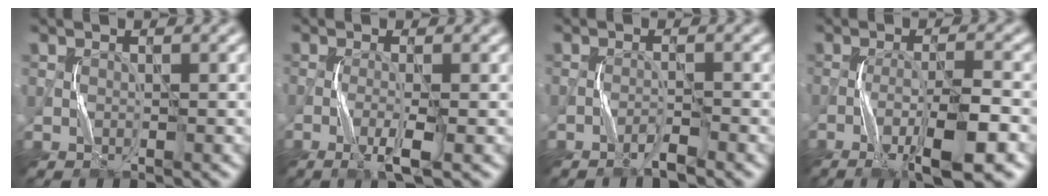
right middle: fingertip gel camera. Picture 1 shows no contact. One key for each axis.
{"total": 2.8, "fx": -1.1, "fy": 0.4, "fz": 2.6, "tx": -0.052, "ty": 0.002, "tz": -0.027}
{"total": 1.6, "fx": -1.2, "fy": 0.1, "fz": 1.0, "tx": -0.017, "ty": 0.007, "tz": -0.027}
{"total": 6.9, "fx": -3.6, "fy": 1.2, "fz": 5.8, "tx": -0.099, "ty": 0.005, "tz": -0.062}